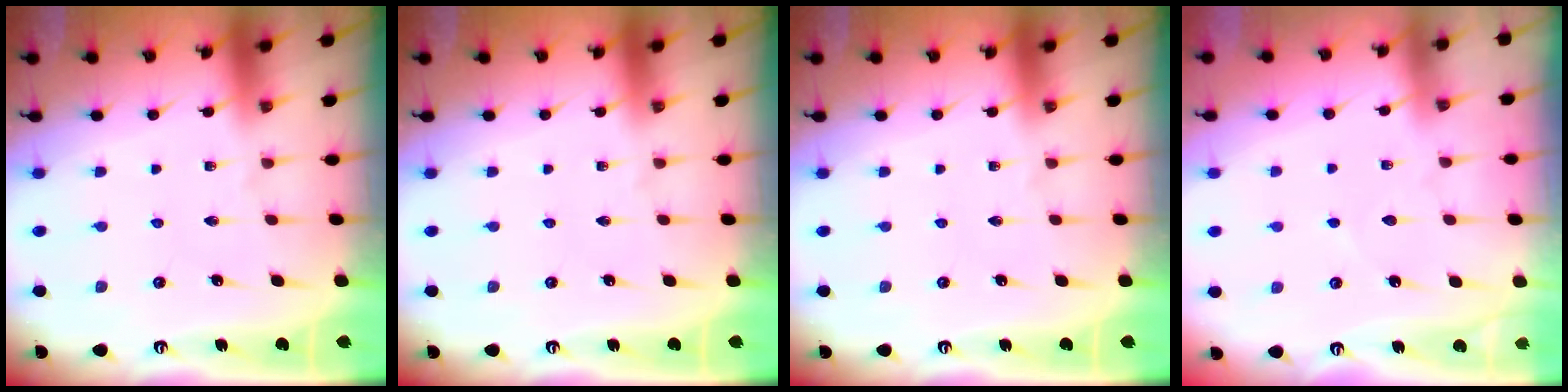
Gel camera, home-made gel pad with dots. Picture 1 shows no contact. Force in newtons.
{"total": 0.0}
{"total": 0.0}
{"total": 3.3, "press": 3.3, "slide": 0.5}